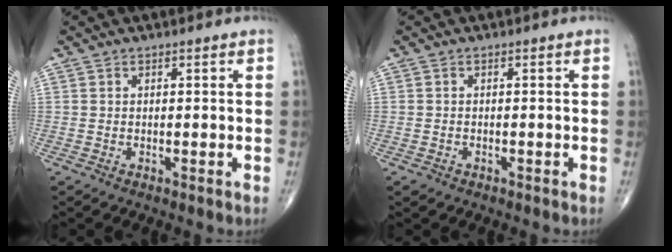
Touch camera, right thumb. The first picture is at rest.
{"total": 1.0, "force": [-0.6, 0.8, 0.3], "torque": [-0.006, 0.003, -0.009]}